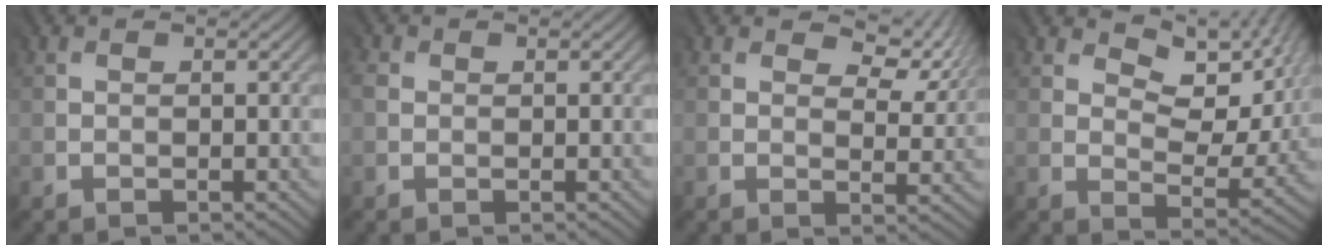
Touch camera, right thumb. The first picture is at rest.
{"total": 1.2, "force": [-0.2, 1.1, 0.1], "torque": [-0.005, -0.002, -0.008]}
{"total": 5.9, "force": [2.6, 3.2, 4.2], "torque": [-0.066, -0.007, 0.042]}
{"total": 8.7, "force": [4.0, 4.5, 6.3], "torque": [-0.100, -0.011, 0.066]}